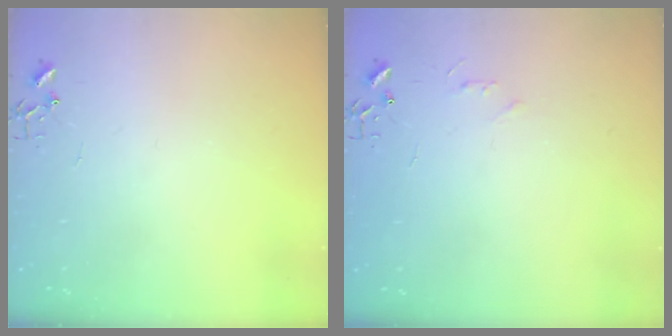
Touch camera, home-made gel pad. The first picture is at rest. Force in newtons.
{"total": 3.5, "press": 3.4, "slide": 0.4}